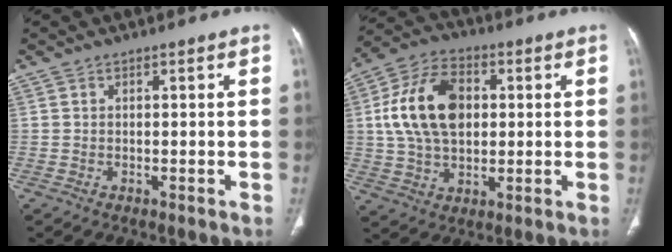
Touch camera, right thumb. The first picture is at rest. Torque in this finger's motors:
{"motor_torque": [1.25, 3.01, 1.14, -0.51, 0.17]}